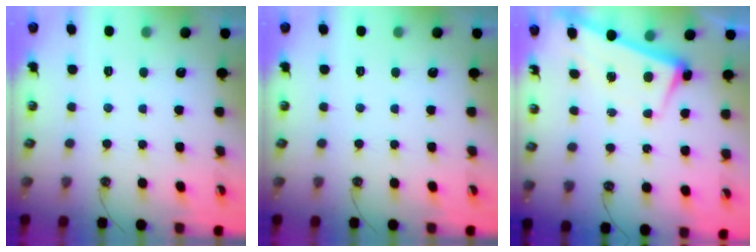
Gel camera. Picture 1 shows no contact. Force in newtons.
{"total": 0.0}
{"total": 2.6, "press": 2.5, "slide": 0.6}